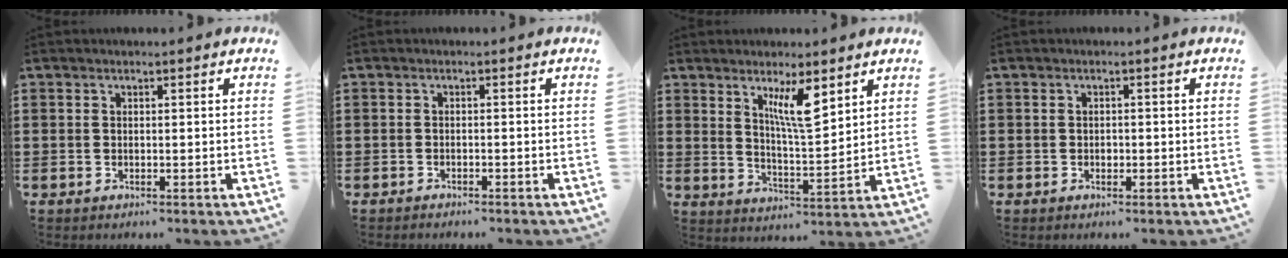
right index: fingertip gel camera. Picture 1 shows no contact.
{"total": 0.9, "force": [-0.9, 0.0, 0.0], "torque": [-0.003, 0.001, -0.018]}
{"total": 7.3, "force": [4.3, 1.6, 5.7], "torque": [-0.112, -0.009, 0.073]}
{"total": 0.8, "force": [-0.1, 0.6, 0.5], "torque": [-0.012, 0.001, -0.002]}